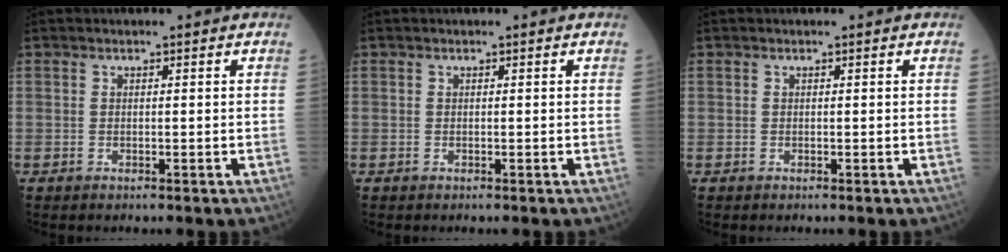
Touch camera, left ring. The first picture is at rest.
{"total": 0.0}
{"total": 0.0}